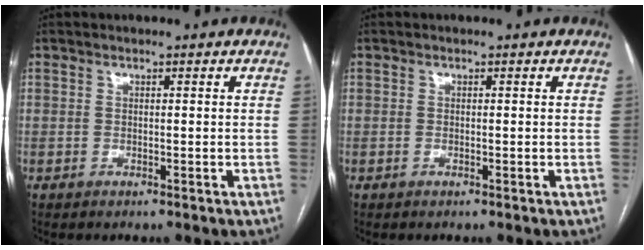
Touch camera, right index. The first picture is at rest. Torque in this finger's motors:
{"motor_torque": [-0.07, -0.04, -0.02, -0.01]}